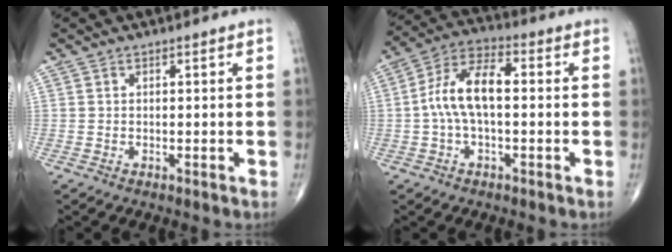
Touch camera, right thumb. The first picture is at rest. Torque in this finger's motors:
{"motor_torque": [0.13, 0.13, 0.56, 0.02, 0.17]}